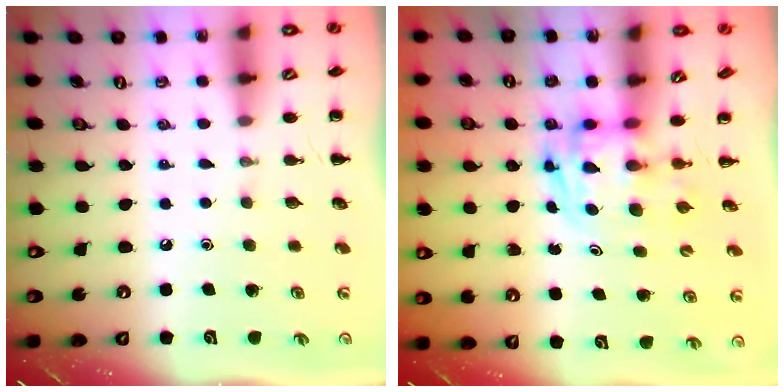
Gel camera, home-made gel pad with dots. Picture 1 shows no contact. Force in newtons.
{"total": 2.9, "press": 2.9, "slide": 0.5}